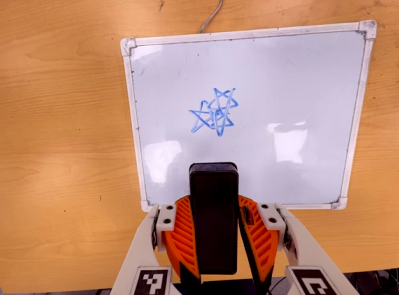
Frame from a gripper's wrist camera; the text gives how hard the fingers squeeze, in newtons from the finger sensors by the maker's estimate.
{"total": 9.4, "left": 7.6, "right": 11.2}